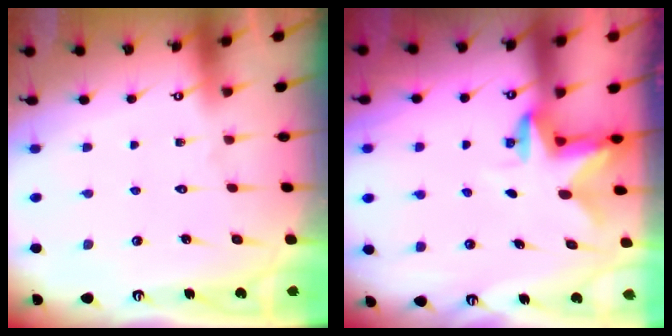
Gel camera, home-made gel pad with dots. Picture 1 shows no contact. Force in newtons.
{"total": 2.6, "press": 2.6, "slide": 0.4}